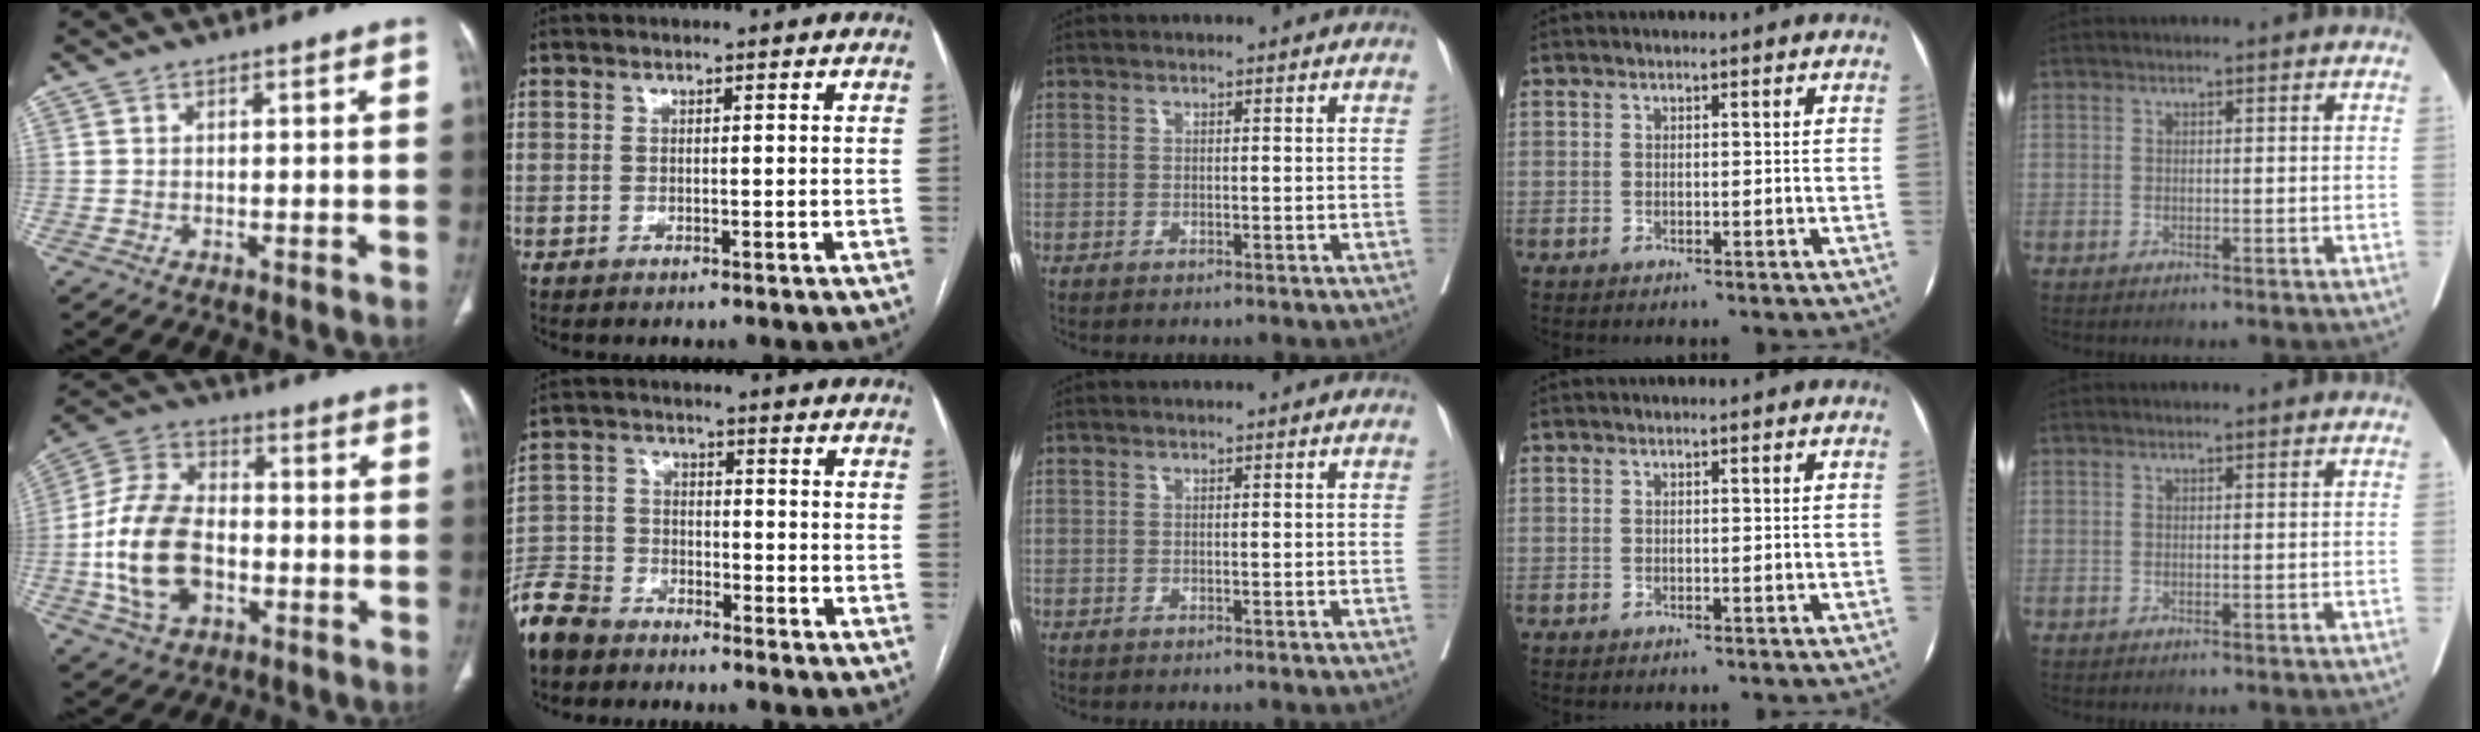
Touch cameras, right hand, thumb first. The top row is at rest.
{"thumb": {"total": 16.0, "force": [-3.4, 10.4, 11.7], "torque": [-0.223, 0.025, -0.060]}, "index": {"total": 9.2, "force": [-7.8, 4.4, 2.3], "torque": [-0.056, -0.006, -0.154]}}